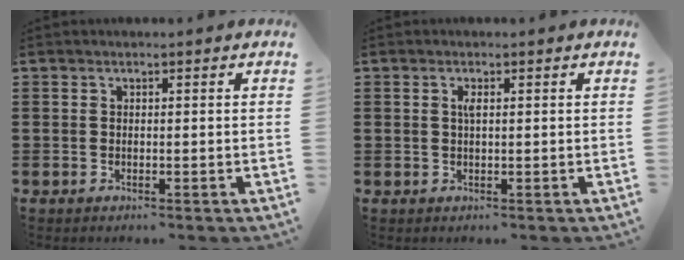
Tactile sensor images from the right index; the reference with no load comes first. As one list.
[{"total": 1.2, "force": [0.3, 0.3, 1.1], "torque": [-0.023, 0.003, 0.005]}]